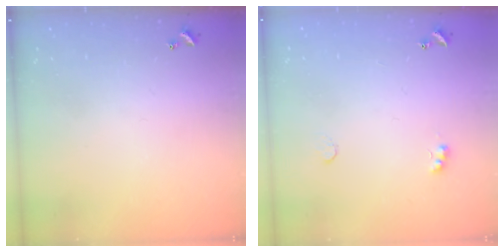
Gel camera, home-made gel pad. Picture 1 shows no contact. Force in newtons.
{"total": 3.8, "press": 3.7, "slide": 0.6}